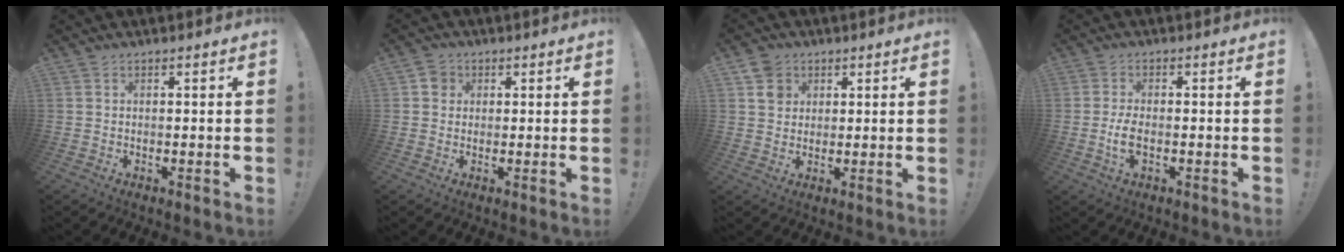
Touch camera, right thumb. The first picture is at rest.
{"total": 3.8, "force": [0.9, 3.4, 1.3], "torque": [-0.019, 0.007, 0.018]}
{"total": 6.2, "force": [3.1, 5.1, 1.8], "torque": [-0.023, -0.010, 0.061]}
{"total": 4.6, "force": [-1.4, 1.8, 4.0], "torque": [-0.087, -0.002, -0.026]}